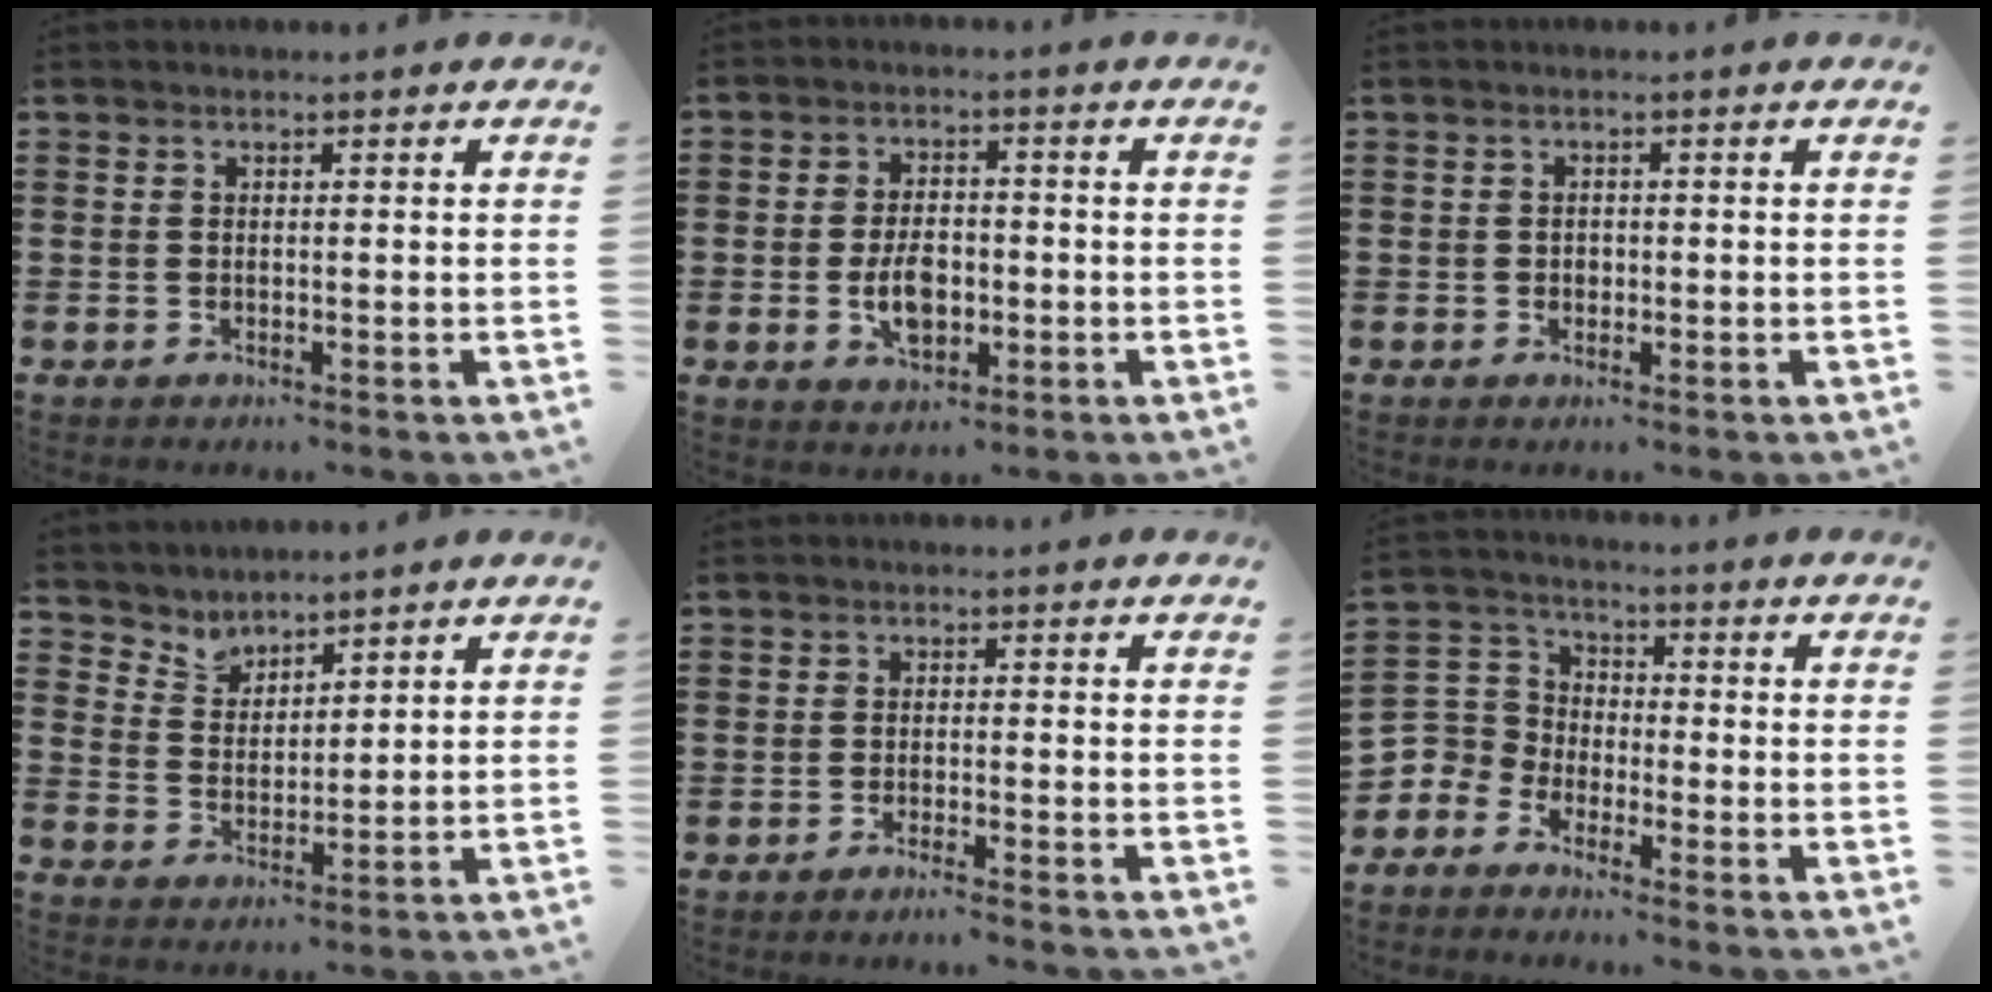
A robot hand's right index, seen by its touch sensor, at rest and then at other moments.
{"total": 5.9, "force": [-1.2, 3.4, 4.7], "torque": [-0.089, 0.001, -0.025]}
{"total": 0.8, "force": [0.1, 0.7, 0.3], "torque": [-0.009, 0.003, 0.001]}
{"total": 3.2, "force": [3.0, 0.9, -0.7], "torque": [-0.003, -0.010, 0.055]}
{"total": 1.4, "force": [-1.3, -0.3, 0.6], "torque": [-0.009, -0.001, -0.023]}
{"total": 4.4, "force": [-2.8, 3.3, 0.4], "torque": [-0.058, -0.007, -0.073]}